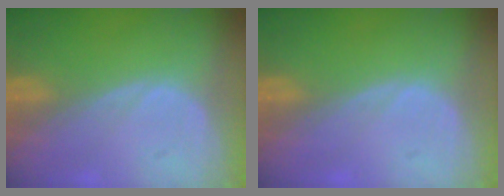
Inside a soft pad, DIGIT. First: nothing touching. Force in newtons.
{"total": 0.0}